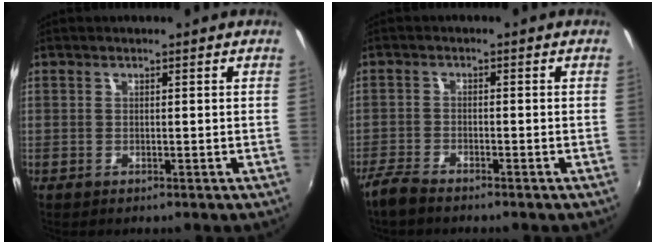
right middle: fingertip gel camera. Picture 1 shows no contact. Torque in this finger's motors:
{"motor_torque": [0.61, -0.76, -0.02, 0.04]}